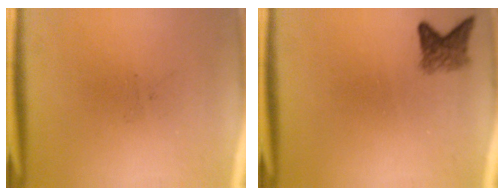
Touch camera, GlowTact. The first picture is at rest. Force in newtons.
{"total": 2.8}